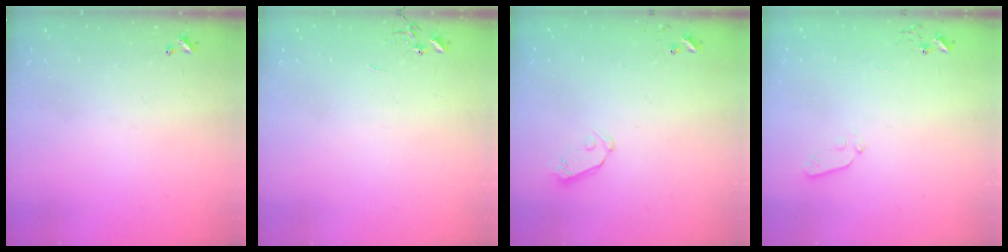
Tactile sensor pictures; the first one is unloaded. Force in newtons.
{"total": 0.0}
{"total": 5.4, "press": 5.3, "slide": 0.9}
{"total": 4.8, "press": 4.7, "slide": 0.7}